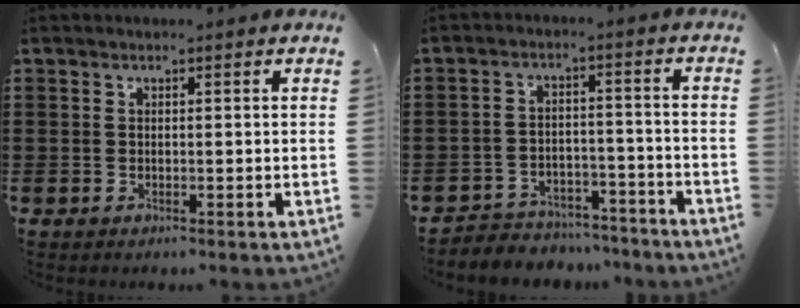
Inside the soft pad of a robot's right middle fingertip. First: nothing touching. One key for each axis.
{"total": 4.5, "fx": -4.4, "fy": 1.2, "fz": -0.1, "tx": -0.003, "ty": 0.009, "tz": -0.092}